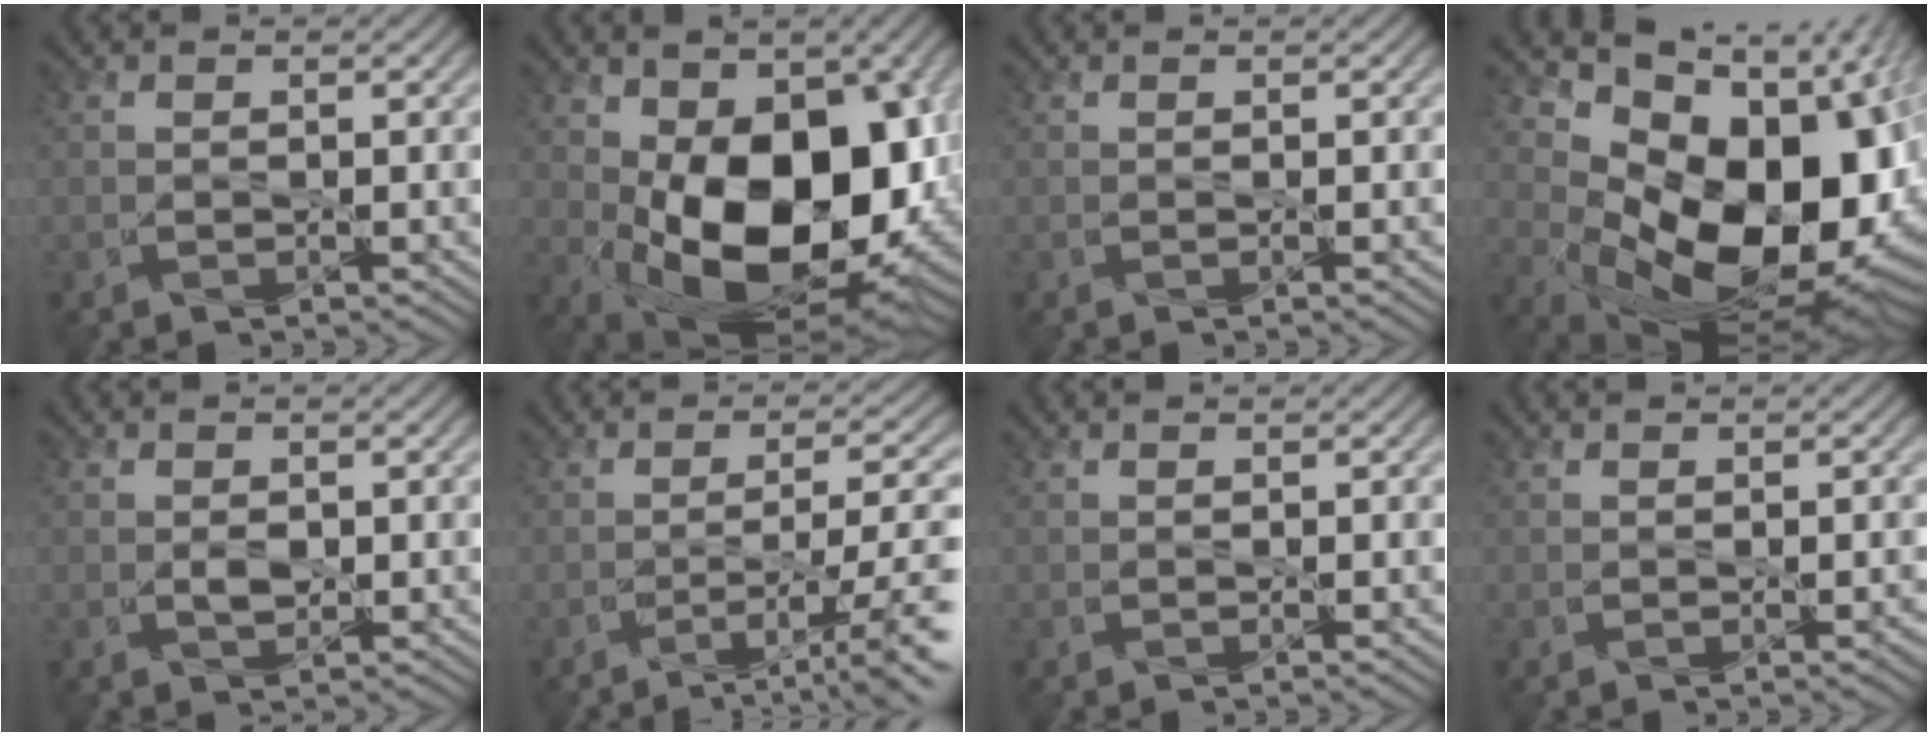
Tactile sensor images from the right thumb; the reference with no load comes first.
{"total": 17.9, "force": [-0.4, 10.2, 14.7], "torque": [-0.224, -0.036, 0.004]}
{"total": 0.8, "force": [0.1, -0.4, 0.7], "torque": [-0.013, 0.004, 0.003]}
{"total": 19.0, "force": [1.3, 12.0, 14.7], "torque": [-0.231, -0.043, 0.061]}
{"total": 1.2, "force": [0.2, 0.5, 1.1], "torque": [-0.025, 0.000, 0.007]}
{"total": 9.0, "force": [-3.7, 1.6, 8.0], "torque": [-0.126, 0.000, -0.050]}
{"total": 0.6, "force": [0.2, -0.4, 0.4], "torque": [-0.009, 0.004, 0.005]}
{"total": 0.9, "force": [0.1, -0.3, 0.9], "torque": [-0.014, 0.003, 0.004]}